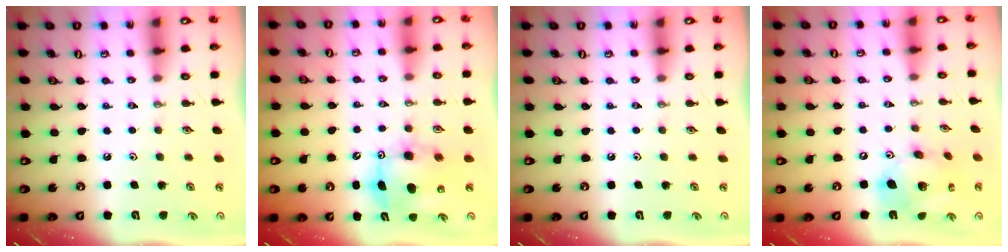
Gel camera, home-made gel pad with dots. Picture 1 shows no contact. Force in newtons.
{"total": 8.5, "press": 8.2, "slide": 2.1}
{"total": 0.0}
{"total": 16.3, "press": 16.1, "slide": 2.5}